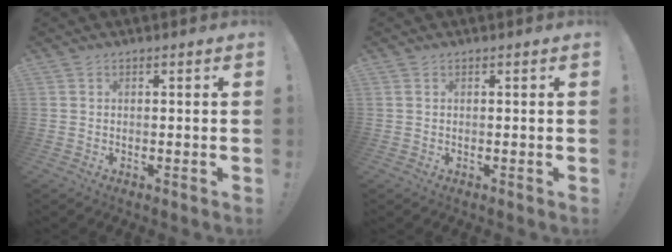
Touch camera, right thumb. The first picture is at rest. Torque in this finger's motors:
{"motor_torque": [-0.03, -0.12, -0.06, 0.14, 0.03]}